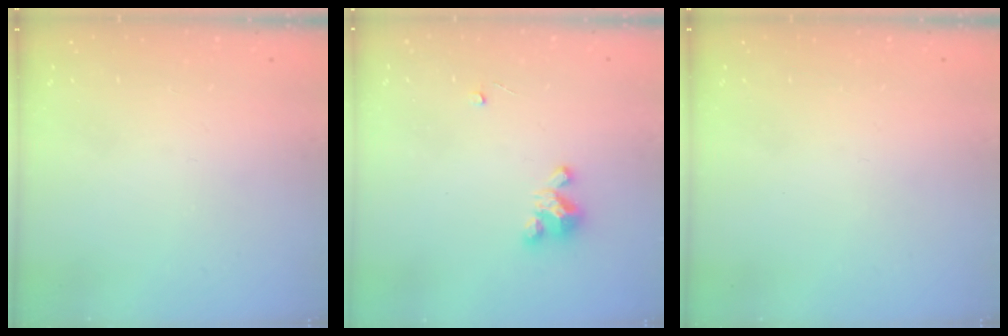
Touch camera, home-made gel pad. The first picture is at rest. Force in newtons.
{"total": 3.5, "press": 3.5, "slide": 0.2}
{"total": 0.0}